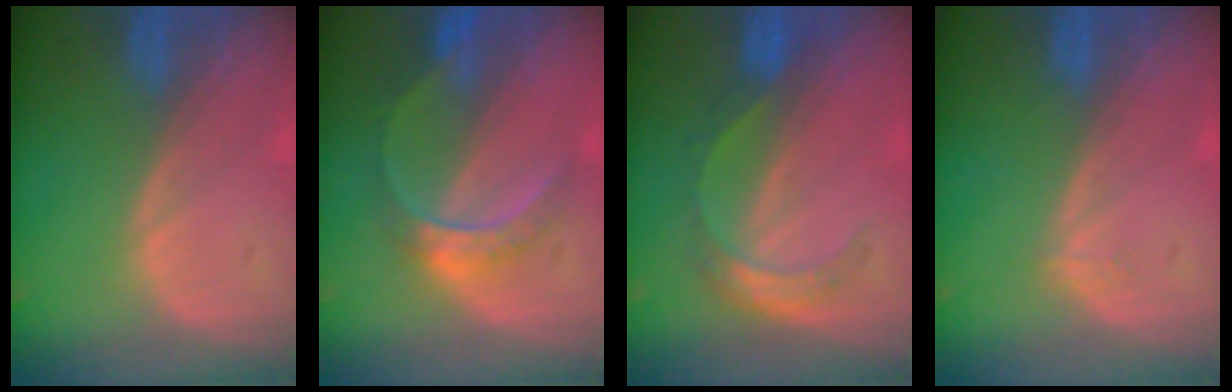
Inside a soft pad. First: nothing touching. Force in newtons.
{"total": 6.2, "press": 5.5, "slide": 2.9}
{"total": 5.5, "press": 4.8, "slide": 2.8}
{"total": 0.5, "press": 0.5, "slide": 0.2}